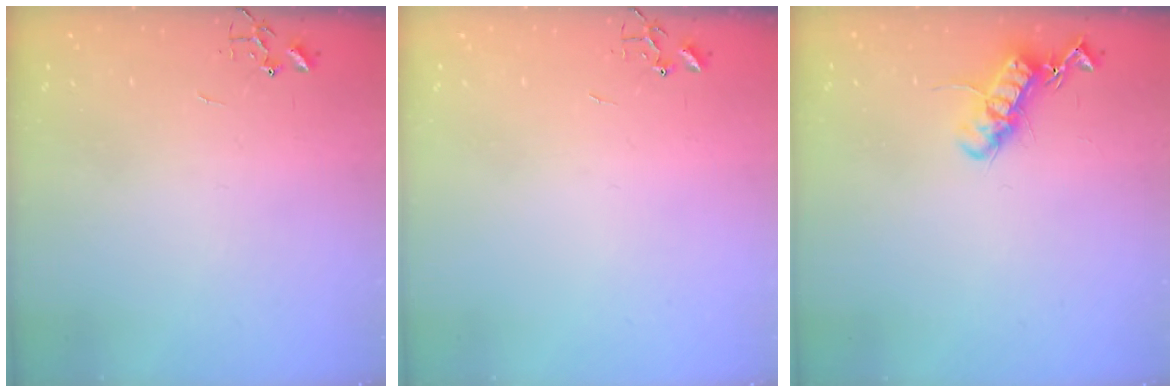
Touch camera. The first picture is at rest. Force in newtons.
{"total": 0.0}
{"total": 13.3, "press": 13.3, "slide": 0.3}